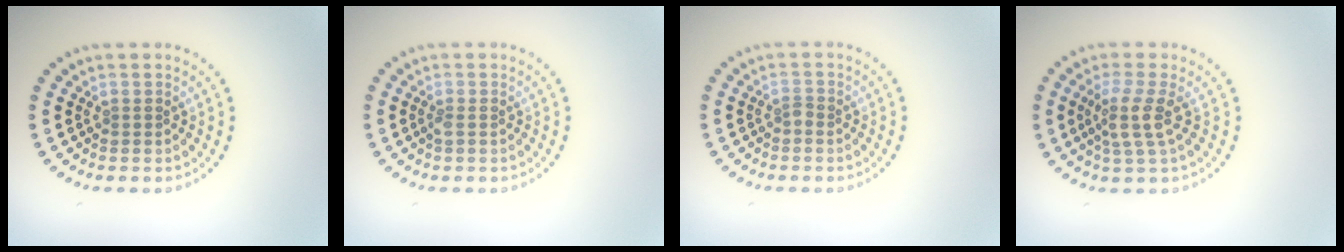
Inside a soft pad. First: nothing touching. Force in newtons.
{"total": 0.6, "press": 0.6, "slide": 0.2}
{"total": 0.7, "press": 0.5, "slide": 0.5}
{"total": 2.9, "press": 2.3, "slide": 1.7}